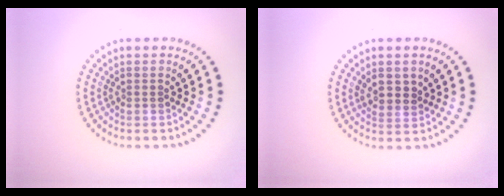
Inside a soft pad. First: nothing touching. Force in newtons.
{"total": 1.5, "press": 1.3, "slide": 0.6}